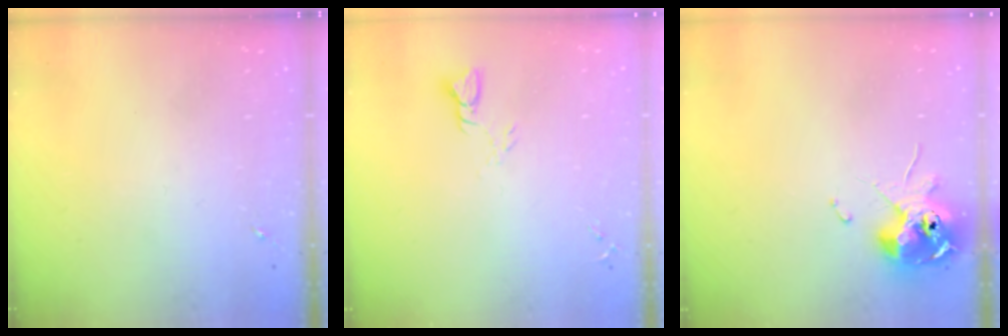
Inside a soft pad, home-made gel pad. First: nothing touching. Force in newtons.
{"total": 2.8, "press": 2.8, "slide": 0.2}
{"total": 10.8, "press": 10.7, "slide": 1.7}